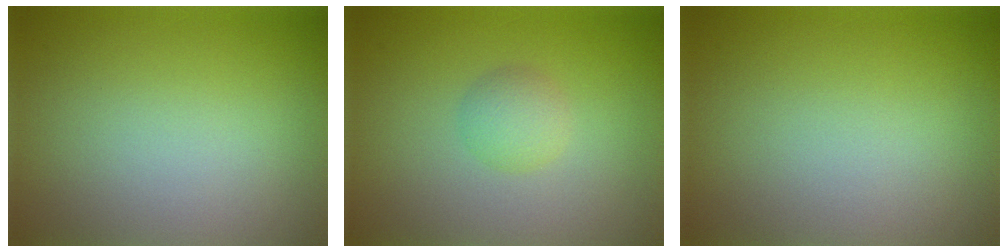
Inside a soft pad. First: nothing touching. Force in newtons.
{"total": 1.7, "press": 1.7, "slide": 0.0}
{"total": 0.0}